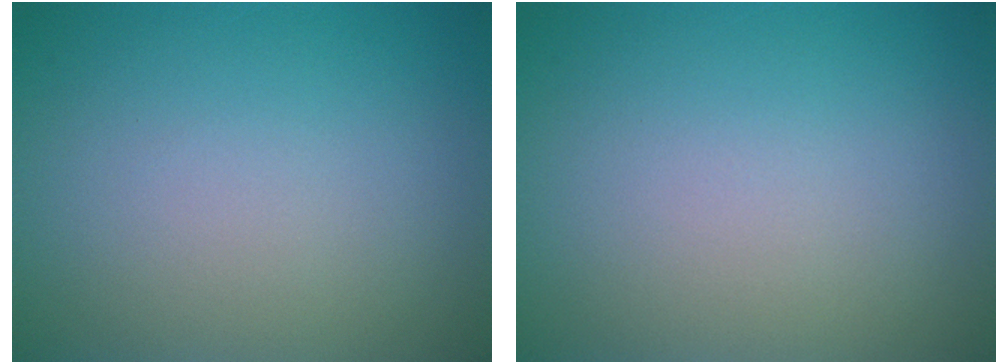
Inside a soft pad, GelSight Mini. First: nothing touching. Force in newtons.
{"total": 0.0}